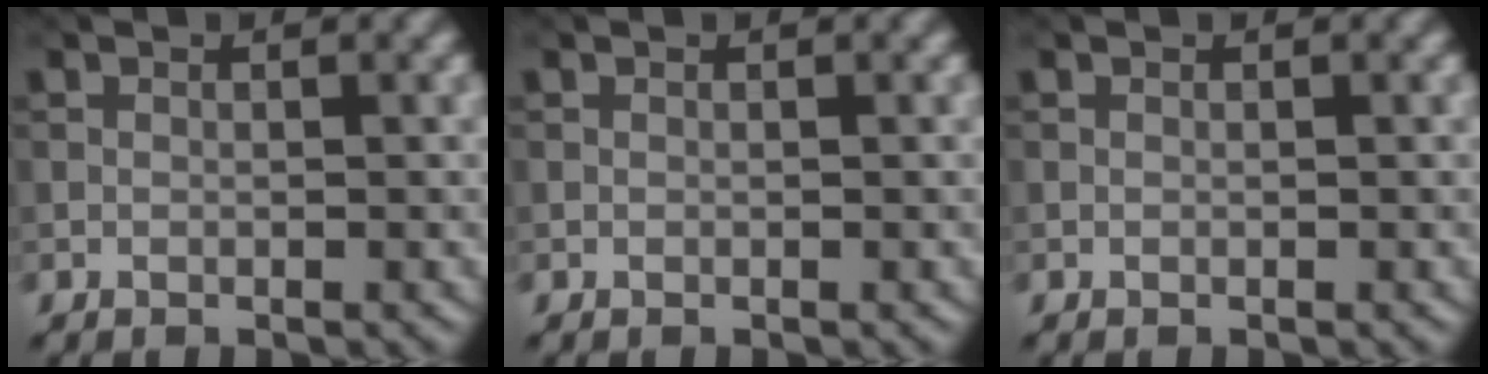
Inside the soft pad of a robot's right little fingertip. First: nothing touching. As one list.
[{"total": 0.0}, {"total": 0.0}]